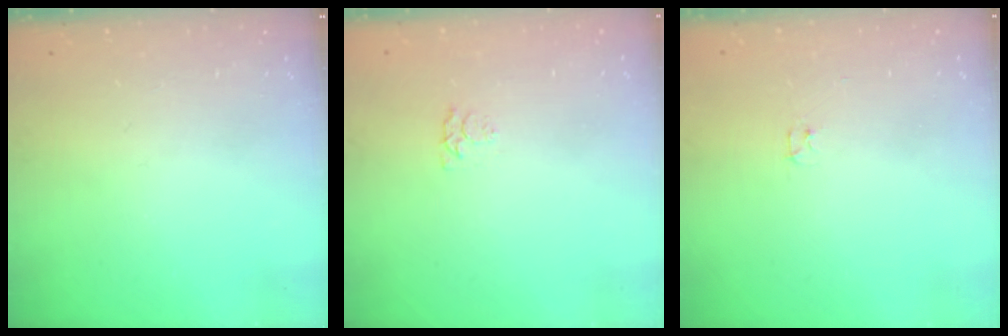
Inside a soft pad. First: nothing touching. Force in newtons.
{"total": 3.2, "press": 3.2, "slide": 0.5}
{"total": 2.4, "press": 2.3, "slide": 0.4}